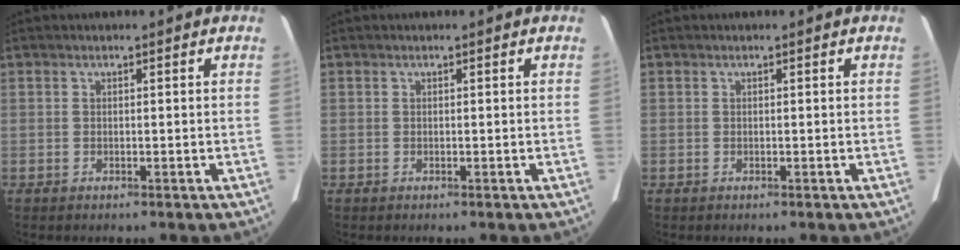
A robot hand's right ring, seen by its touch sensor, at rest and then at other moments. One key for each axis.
{"total": 0.0}
{"total": 0.0}